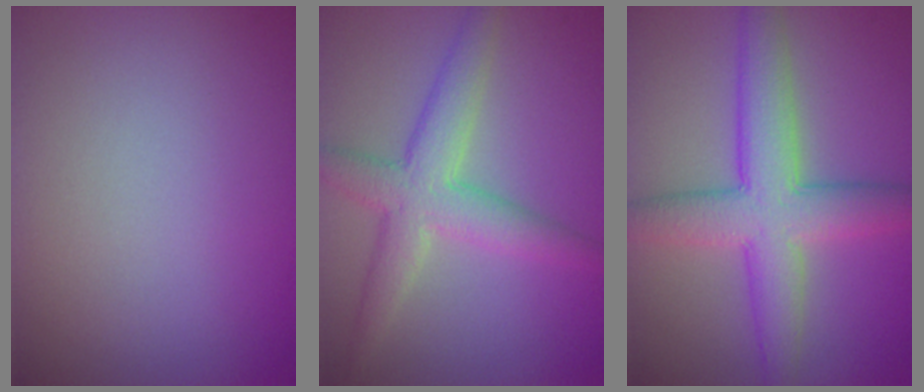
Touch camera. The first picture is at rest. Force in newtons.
{"total": 4.6, "press": 4.6, "slide": 0.3}
{"total": 6.3, "press": 6.3, "slide": 0.3}